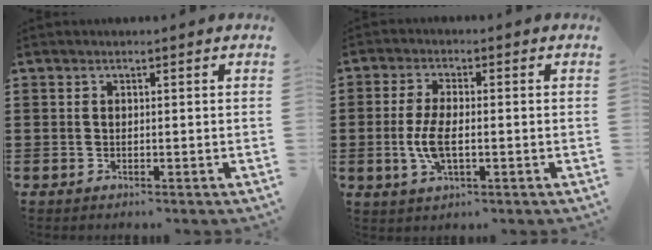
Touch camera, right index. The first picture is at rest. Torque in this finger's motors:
{"motor_torque": [1.11, 1.03, 0.14, 0.03]}